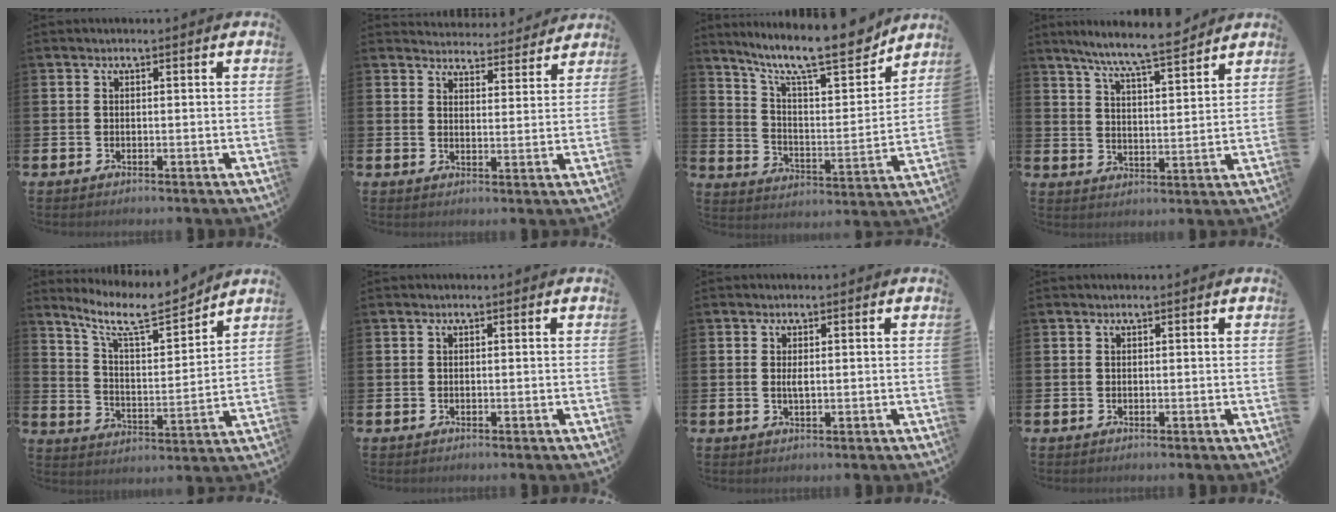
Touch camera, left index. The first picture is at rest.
{"total": 4.2, "force": [4.1, 0.9, -0.2], "torque": [0.002, -0.035, 0.069]}
{"total": 13.2, "force": [10.9, 2.9, 6.8], "torque": [-0.139, -0.070, 0.181]}
{"total": 7.8, "force": [7.3, -0.1, 2.8], "torque": [-0.078, -0.040, 0.128]}
{"total": 8.9, "force": [7.9, 1.8, 3.7], "torque": [-0.096, -0.049, 0.137]}
{"total": 0.0}
{"total": 1.3, "force": [0.2, 0.4, 1.2], "torque": [-0.019, 0.001, 0.002]}
{"total": 0.0}